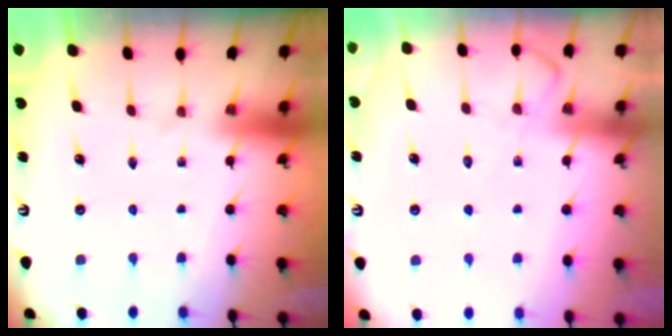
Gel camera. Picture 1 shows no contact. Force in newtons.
{"total": 8.6, "press": 8.5, "slide": 1.0}